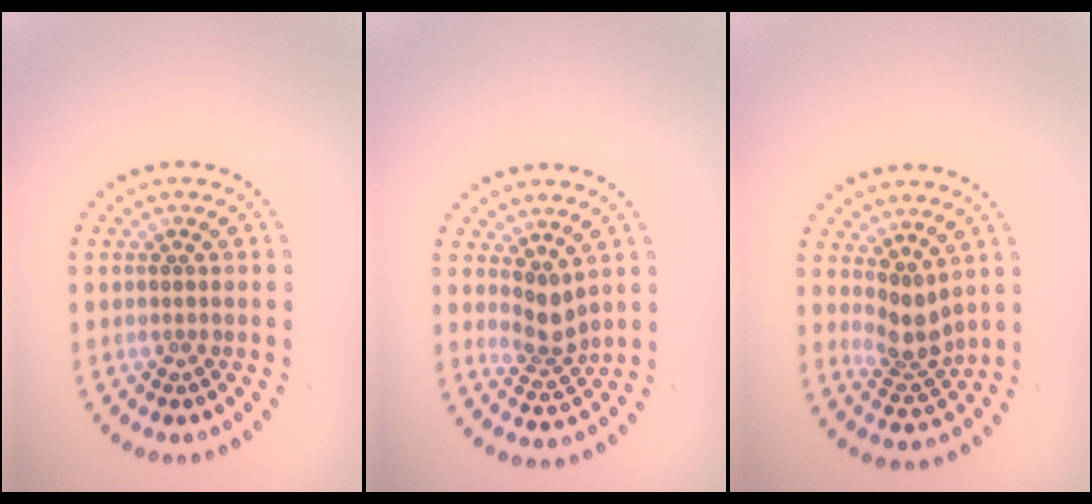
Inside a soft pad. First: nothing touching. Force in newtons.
{"total": 2.5, "press": 1.9, "slide": 1.7}
{"total": 2.7, "press": 2.2, "slide": 1.7}